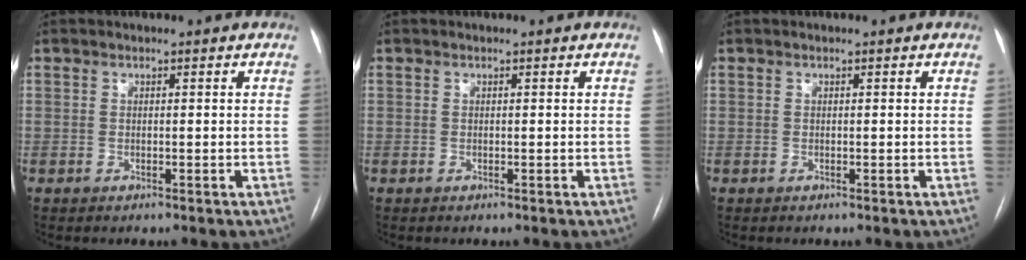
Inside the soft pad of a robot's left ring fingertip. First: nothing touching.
{"total": 0.0}
{"total": 0.0}